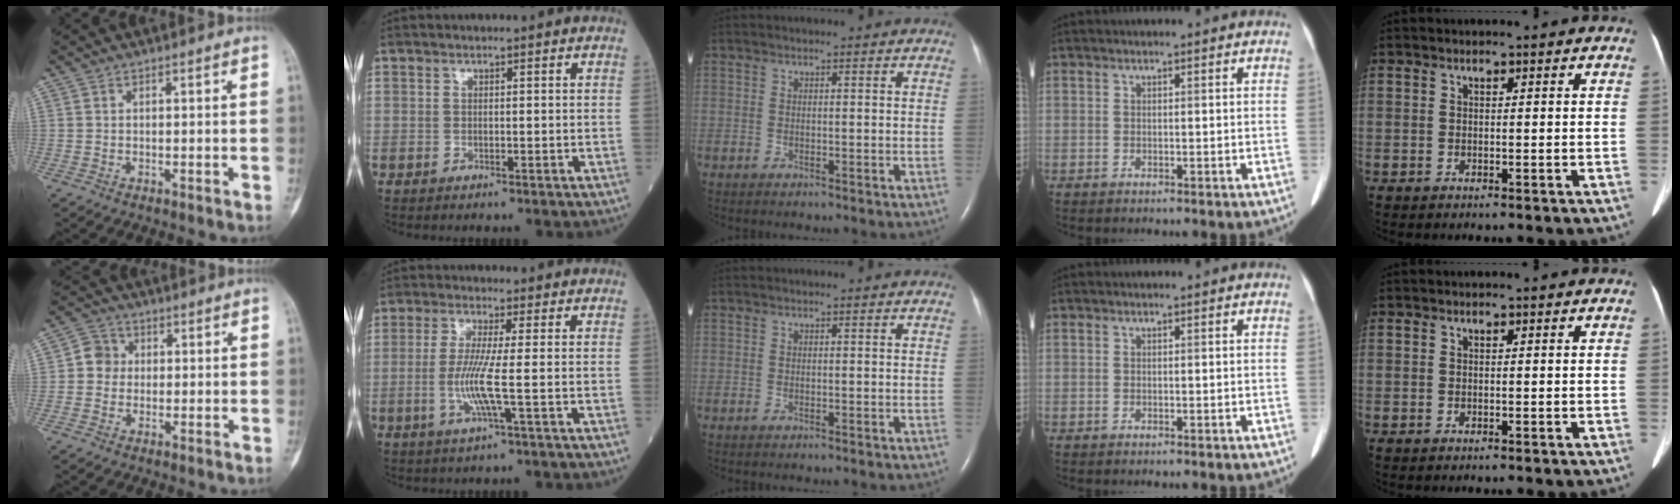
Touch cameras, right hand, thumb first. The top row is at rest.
{"thumb": {"total": 4.5, "force": [0.3, 4.3, 1.4], "torque": [0.000, 0.010, -0.003]}, "index": {"total": 5.9, "force": [-1.1, -0.7, 5.7], "torque": [-0.123, -0.012, -0.025]}}